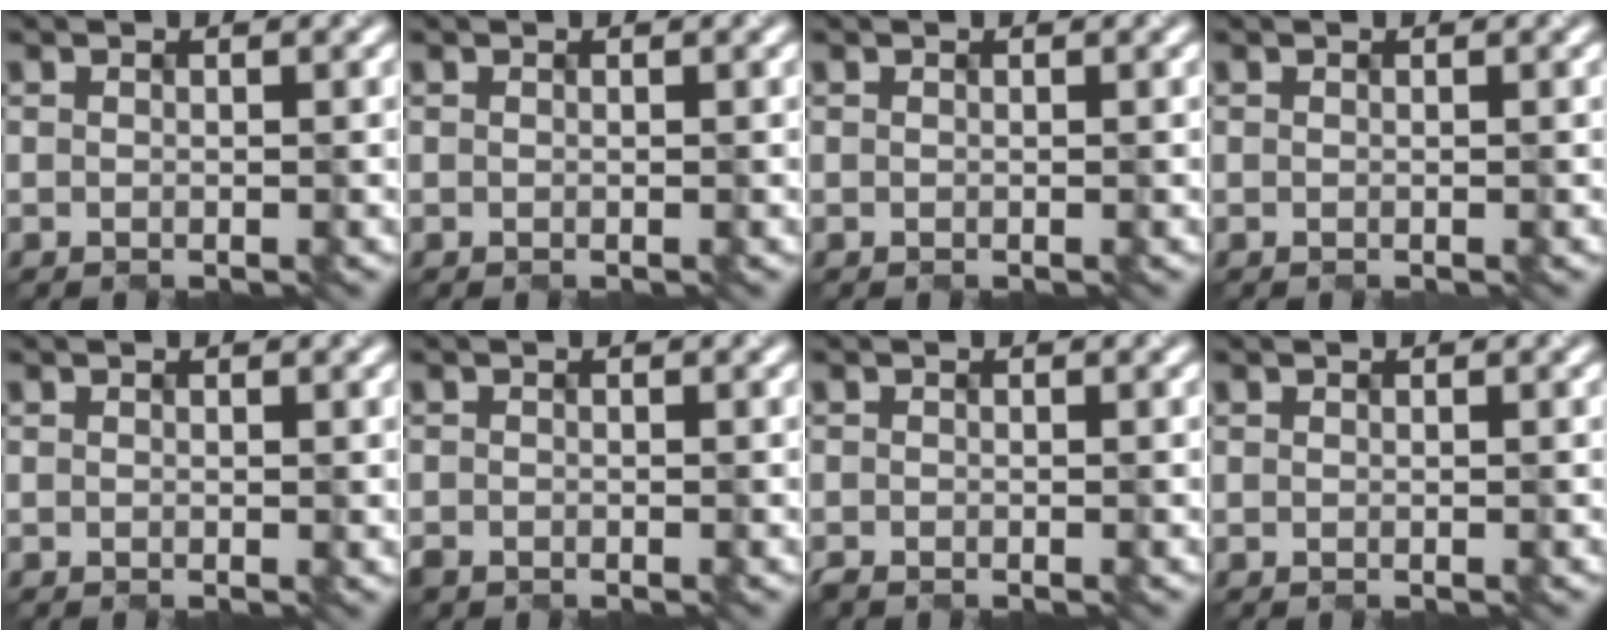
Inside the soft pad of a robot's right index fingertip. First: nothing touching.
{"total": 0.0}
{"total": 0.0}
{"total": 0.0}
{"total": 0.0}
{"total": 1.0, "force": [-0.7, 0.6, 0.3], "torque": [-0.008, -0.002, -0.014]}
{"total": 0.6, "force": [-0.5, 0.3, 0.3], "torque": [-0.007, -0.001, -0.010]}
{"total": 0.0}